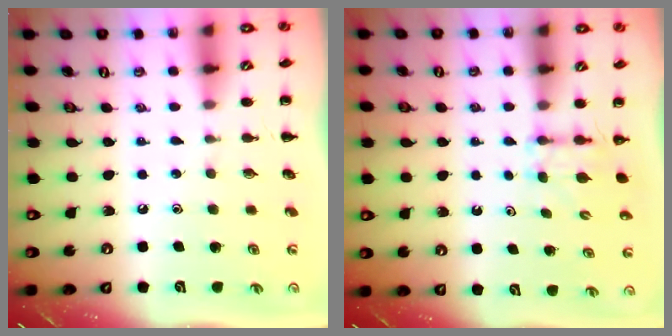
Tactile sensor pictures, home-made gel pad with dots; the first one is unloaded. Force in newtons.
{"total": 2.7, "press": 2.5, "slide": 1.1}